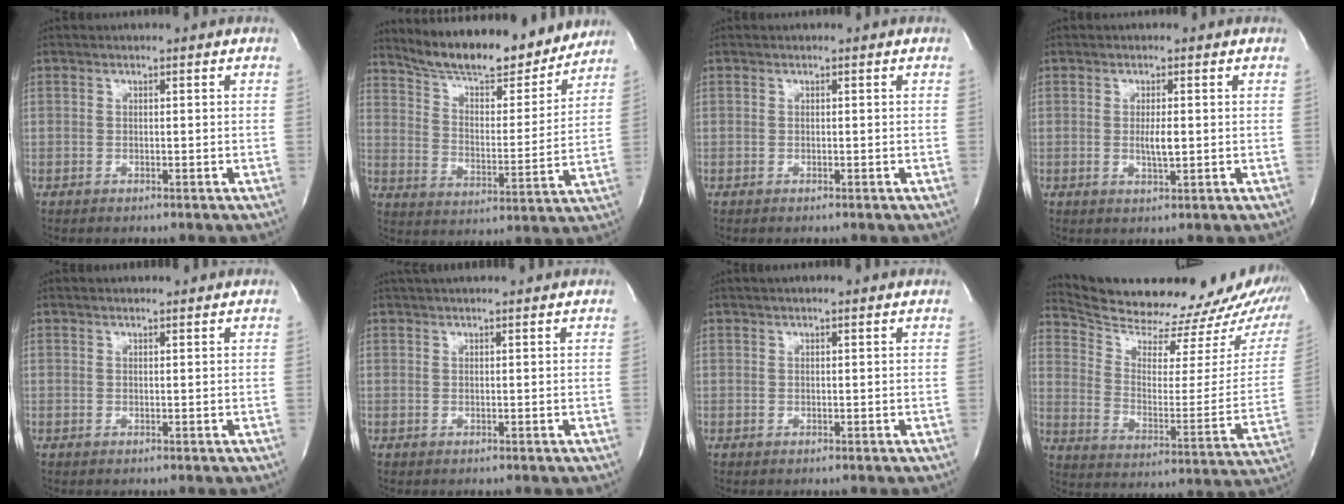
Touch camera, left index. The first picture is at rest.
{"total": 17.9, "force": [16.4, 3.6, 6.2], "torque": [-0.096, -0.008, 0.248]}
{"total": 0.0}
{"total": 2.5, "force": [0.1, 0.4, 2.5], "torque": [-0.048, -0.004, 0.003]}
{"total": 2.2, "force": [2.2, 0.2, 0.5], "torque": [-0.010, 0.013, 0.028]}
{"total": 6.4, "force": [5.8, 0.2, 2.6], "torque": [-0.038, 0.030, 0.078]}
{"total": 3.6, "force": [3.1, 0.2, 1.9], "torque": [-0.027, 0.027, 0.038]}
{"total": 27.9, "force": [25.7, 5.3, 9.5], "torque": [-0.153, -0.091, 0.337]}